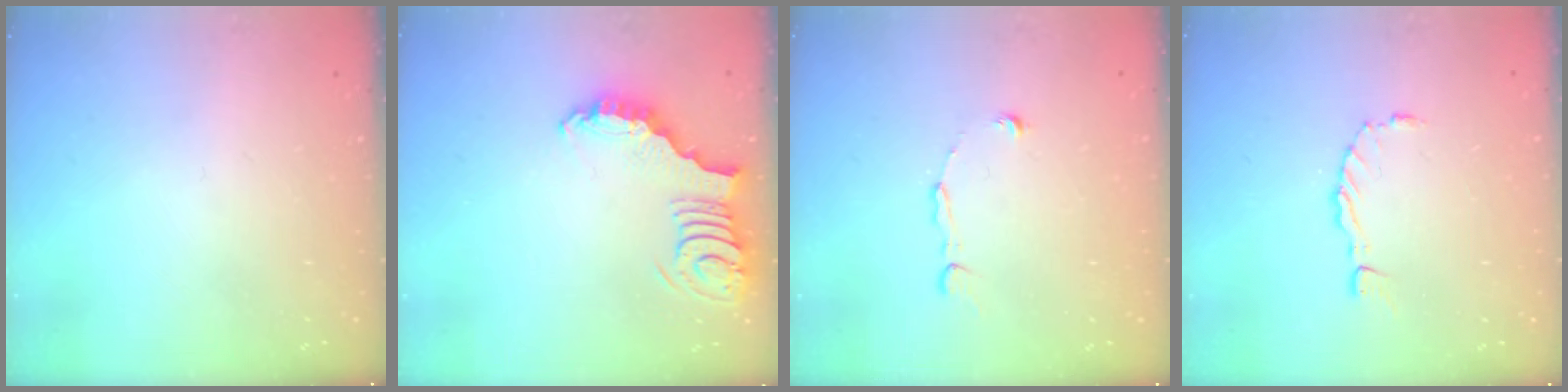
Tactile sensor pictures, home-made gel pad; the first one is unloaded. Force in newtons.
{"total": 3.9, "press": 3.9, "slide": 0.6}
{"total": 3.2, "press": 3.2, "slide": 0.1}
{"total": 0.6, "press": 0.6, "slide": 0.1}